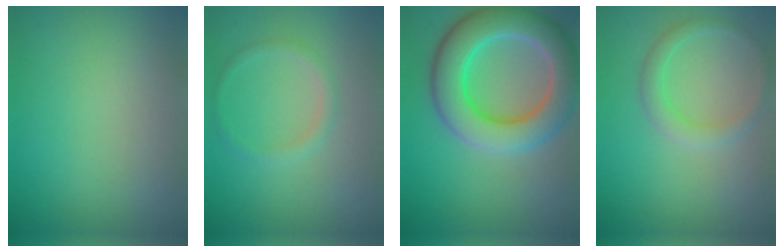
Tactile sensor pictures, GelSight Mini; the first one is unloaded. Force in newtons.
{"total": 1.5, "press": 1.5, "slide": 0.1}
{"total": 8.9, "press": 8.8, "slide": 0.4}
{"total": 2.2, "press": 2.2, "slide": 0.2}